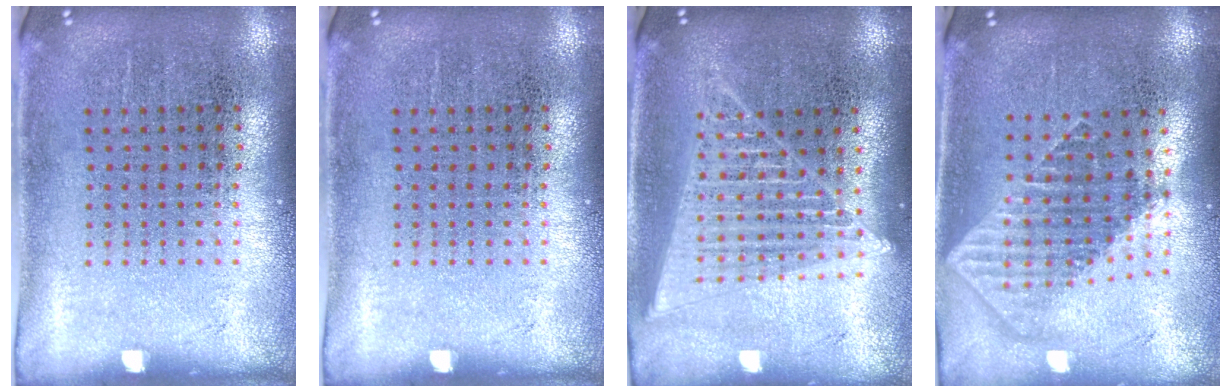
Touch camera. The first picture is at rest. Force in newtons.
{"total": 0.0}
{"total": 1.8, "press": 1.6, "slide": 0.8}
{"total": 1.8, "press": 1.5, "slide": 1.1}